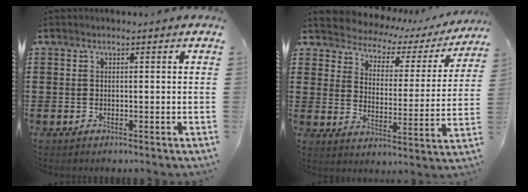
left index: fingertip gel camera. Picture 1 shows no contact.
{"total": 3.1, "force": [2.8, 1.2, 0.5], "torque": [-0.034, -0.025, 0.036]}